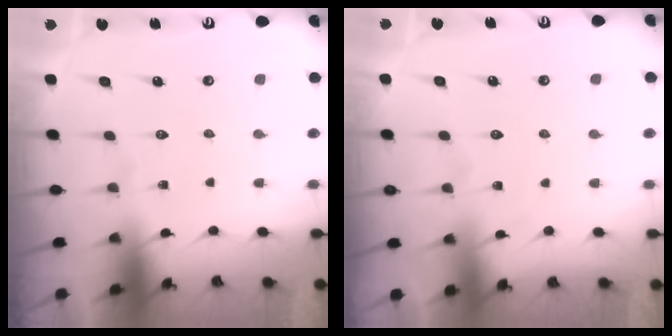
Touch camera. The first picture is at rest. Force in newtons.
{"total": 4.1, "press": 4.0, "slide": 0.5}